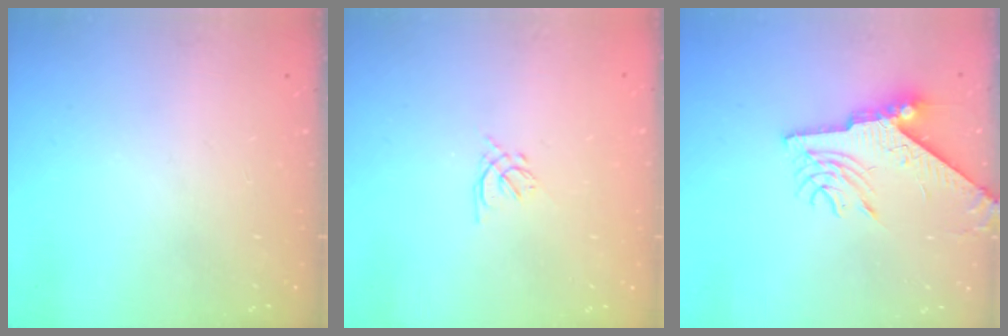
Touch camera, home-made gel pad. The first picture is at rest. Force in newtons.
{"total": 1.7, "press": 1.6, "slide": 0.5}
{"total": 9.1, "press": 9.1, "slide": 1.2}